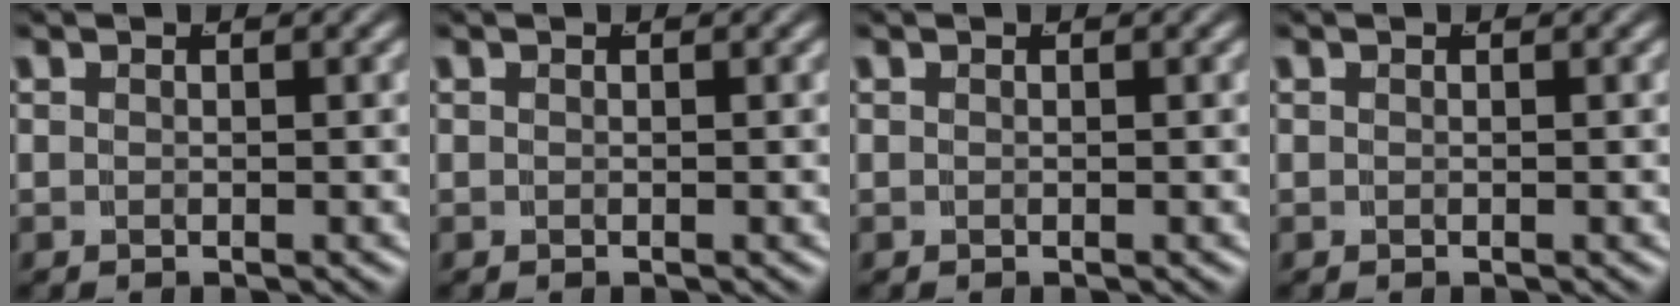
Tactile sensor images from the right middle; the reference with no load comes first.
{"total": 0.0}
{"total": 0.0}
{"total": 0.0}